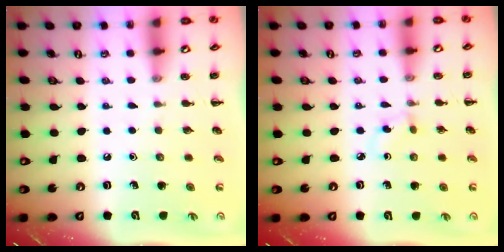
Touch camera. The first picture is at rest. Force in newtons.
{"total": 2.6, "press": 2.4, "slide": 1.0}